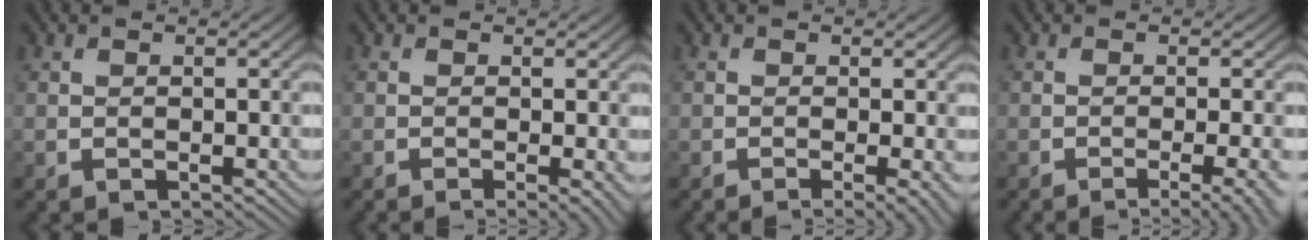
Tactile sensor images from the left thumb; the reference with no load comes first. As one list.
[{"total": 2.3, "force": [-1.0, 0.3, 2.1], "torque": [-0.026, 0.001, -0.016]}, {"total": 3.2, "force": [-1.4, 0.5, 2.8], "torque": [-0.035, 0.003, -0.025]}, {"total": 5.7, "force": [-2.9, 1.2, 4.8], "torque": [-0.058, 0.006, -0.038]}]